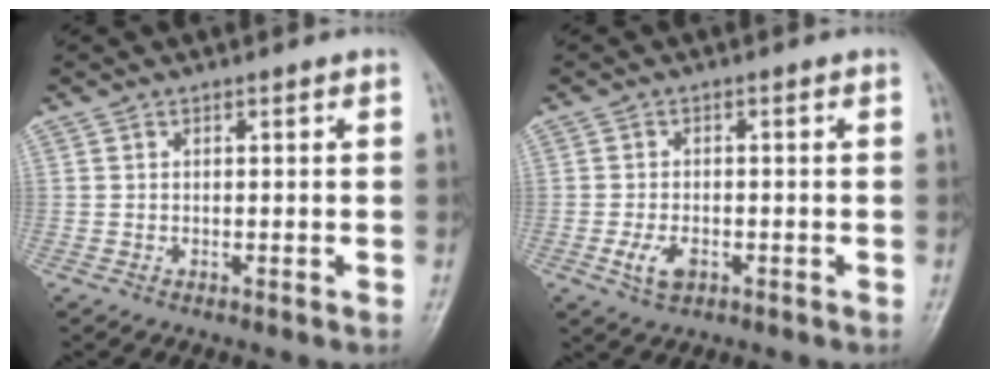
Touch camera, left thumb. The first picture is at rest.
{"total": 3.7, "force": [-1.6, 2.2, 2.5], "torque": [-0.049, 0.001, -0.025]}